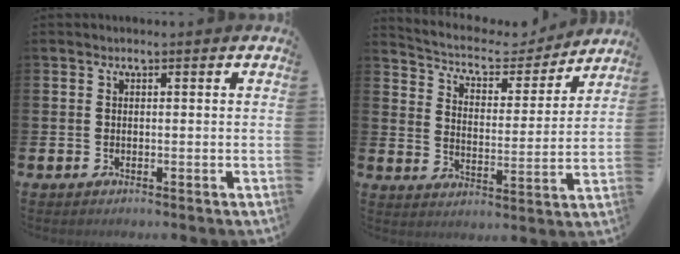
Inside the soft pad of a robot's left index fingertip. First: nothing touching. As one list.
[{"total": 6.3, "force": [5.8, 2.2, 1.5], "torque": [-0.060, -0.043, 0.095]}]